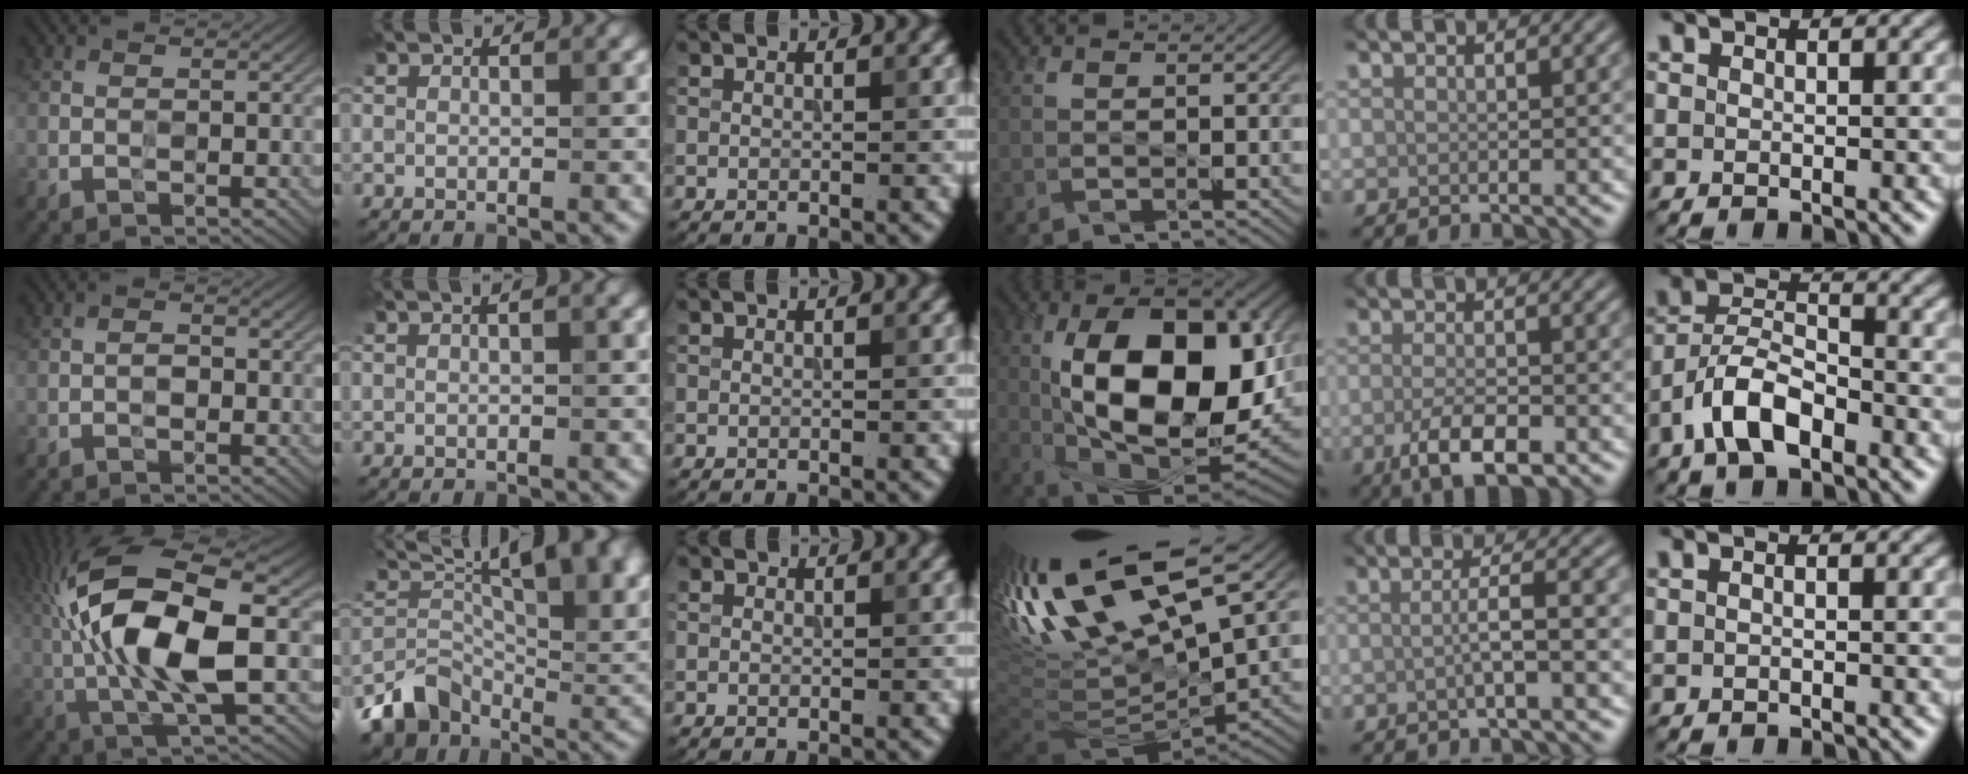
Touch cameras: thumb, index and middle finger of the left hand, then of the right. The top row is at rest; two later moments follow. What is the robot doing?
{"motion": "wipe", "object": "bowl"}